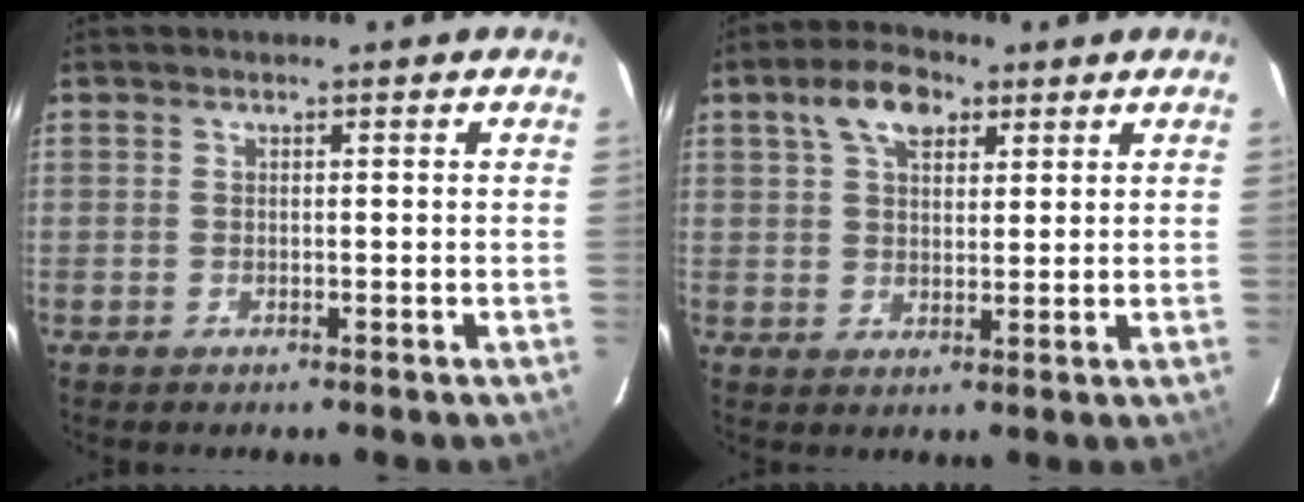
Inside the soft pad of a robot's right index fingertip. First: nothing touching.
{"total": 7.4, "force": [3.7, 4.1, 4.9], "torque": [-0.087, 0.024, 0.065]}